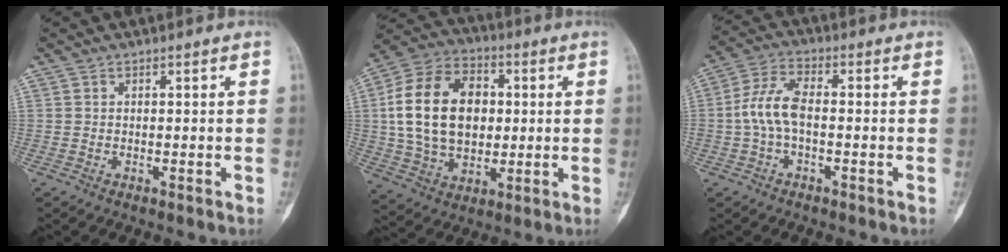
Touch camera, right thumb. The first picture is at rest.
{"total": 19.9, "force": [2.2, 13.8, 14.1], "torque": [-0.237, 0.015, 0.043]}
{"total": 7.5, "force": [-0.9, 3.6, 6.5], "torque": [-0.143, 0.027, -0.024]}